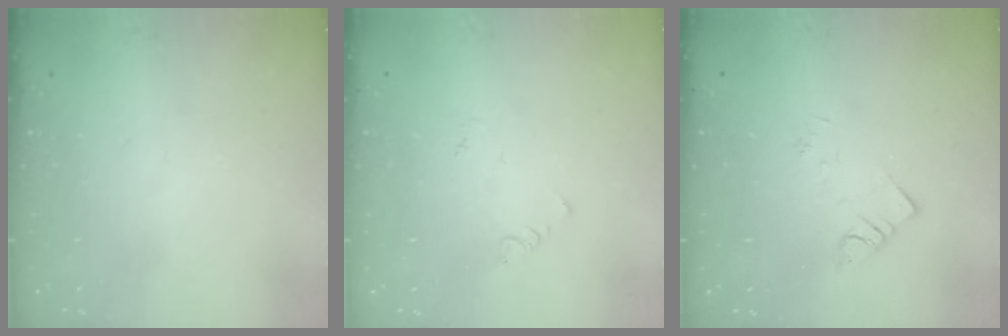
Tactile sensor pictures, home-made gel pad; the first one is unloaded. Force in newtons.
{"total": 1.9, "press": 1.9, "slide": 0.4}
{"total": 2.2, "press": 2.2, "slide": 0.2}